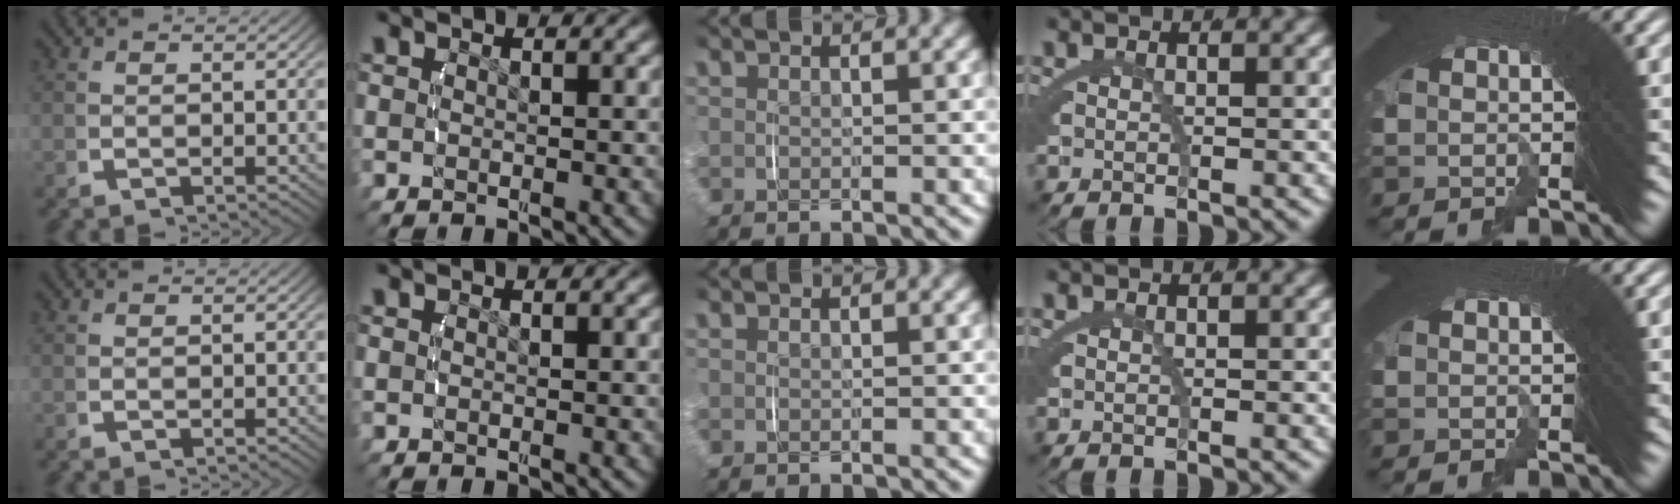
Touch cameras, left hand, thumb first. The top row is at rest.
{}